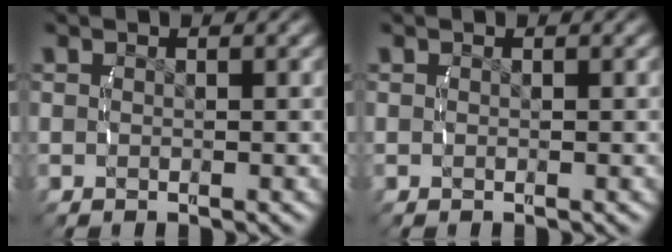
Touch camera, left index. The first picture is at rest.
{"total": 0.0}